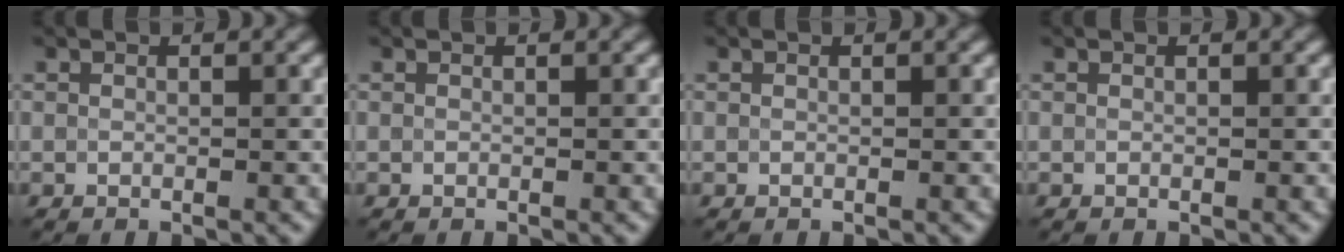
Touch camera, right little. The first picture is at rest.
{"total": 0.0}
{"total": 0.0}
{"total": 0.0}